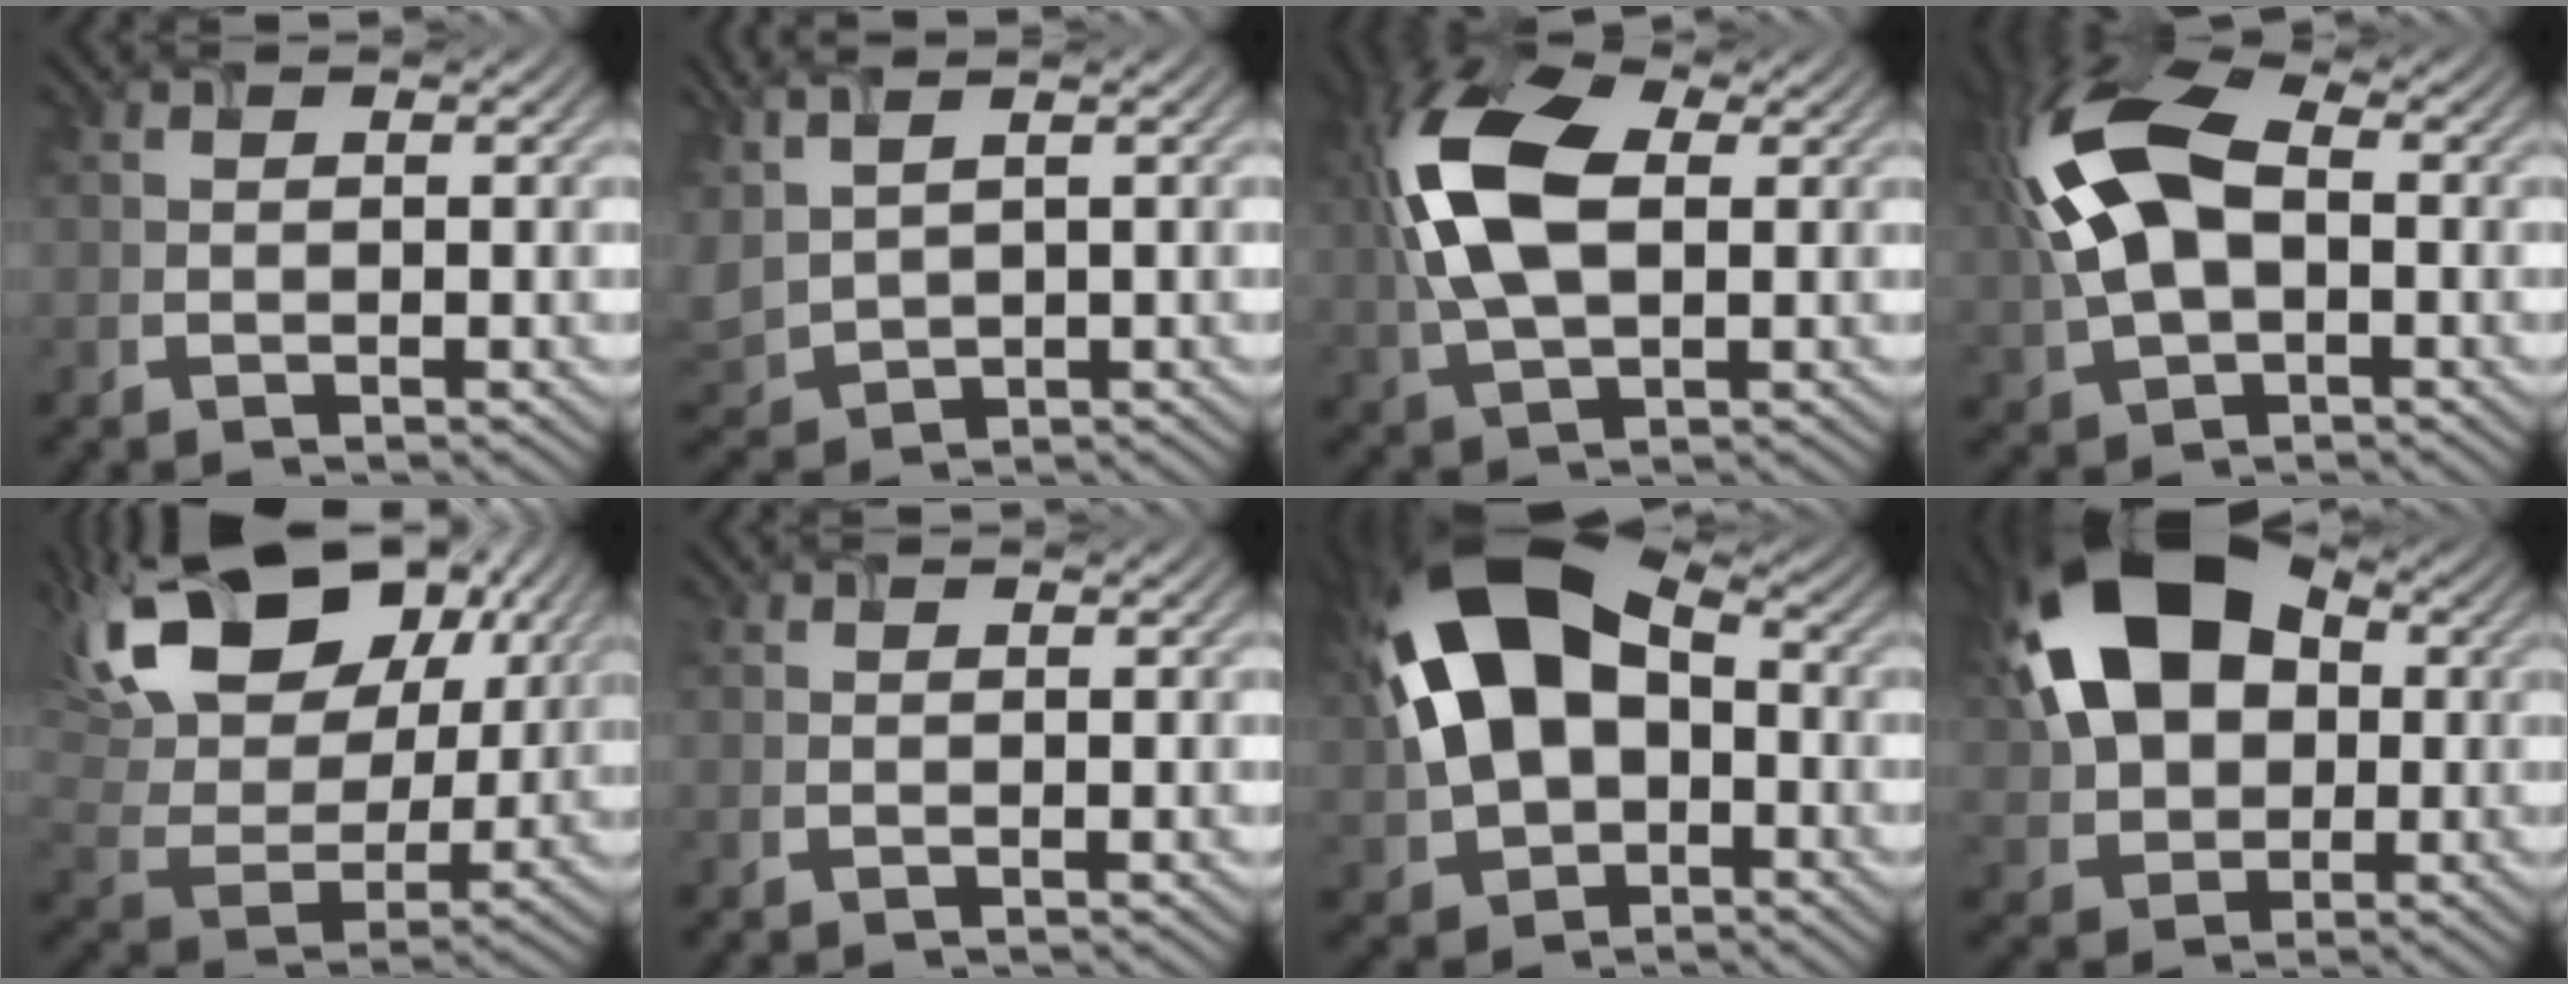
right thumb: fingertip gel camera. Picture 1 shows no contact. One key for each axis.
{"total": 6.4, "fx": 2.7, "fy": 3.5, "fz": 4.5, "tx": -0.150, "ty": -0.001, "tz": 0.067}
{"total": 12.0, "fx": 1.7, "fy": 6.7, "fz": 9.9, "tx": -0.240, "ty": 0.011, "tz": 0.027}
{"total": 14.0, "fx": 1.2, "fy": 8.2, "fz": 11.3, "tx": -0.269, "ty": 0.011, "tz": 0.014}
{"total": 18.4, "fx": 10.5, "fy": 10.6, "fz": 10.9, "tx": -0.250, "ty": 0.032, "tz": 0.170}
{"total": 0.0}
{"total": 16.4, "fx": 1.0, "fy": 11.0, "fz": 12.1, "tx": -0.248, "ty": 0.004, "tz": 0.007}
{"total": 15.6, "fx": 3.2, "fy": 10.7, "fz": 10.8, "tx": -0.214, "ty": 0.020, "tz": 0.046}